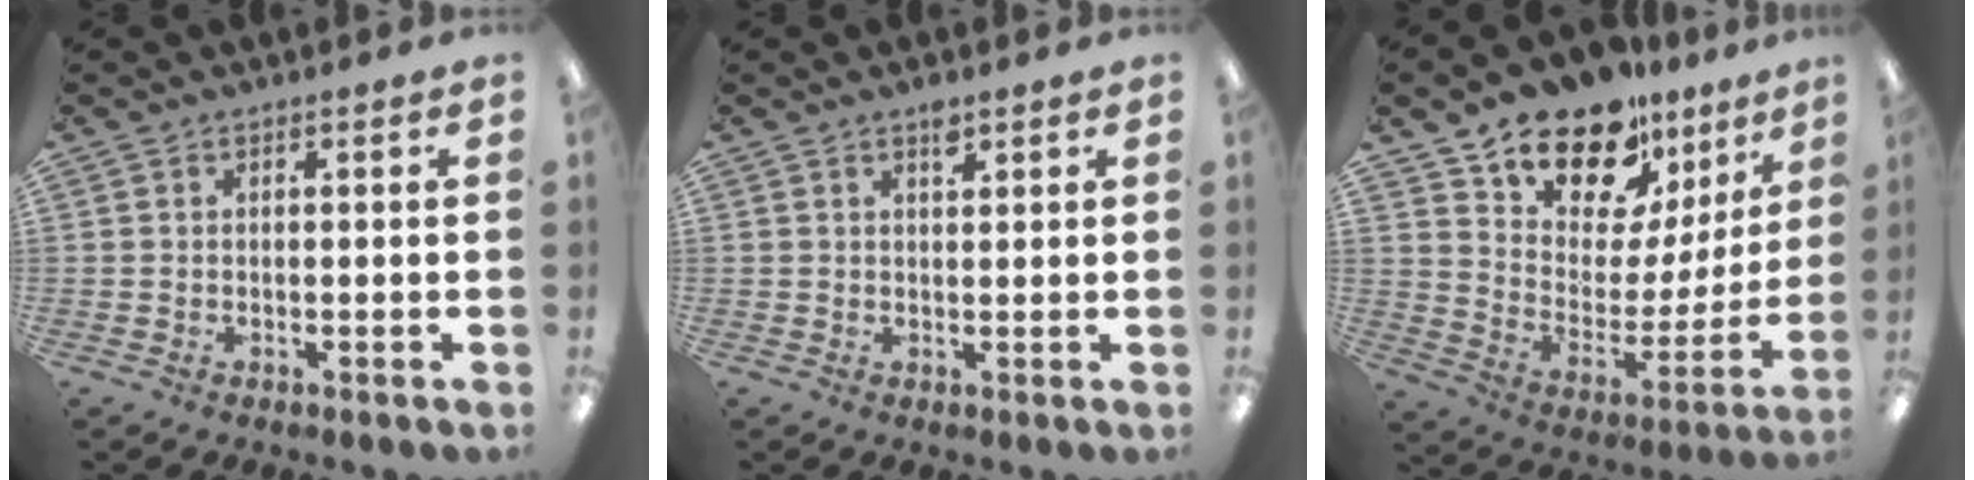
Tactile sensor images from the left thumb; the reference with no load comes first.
{"total": 2.2, "force": [1.7, 0.8, 1.2], "torque": [-0.011, -0.007, 0.027]}
{"total": 16.0, "force": [13.2, 7.6, 4.7], "torque": [-0.103, -0.108, 0.241]}